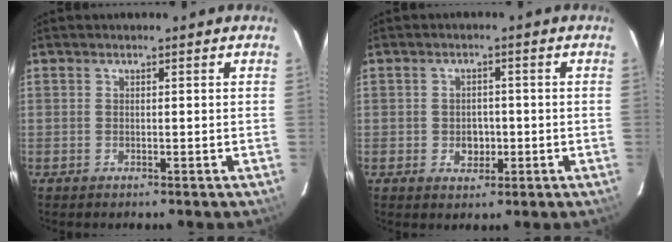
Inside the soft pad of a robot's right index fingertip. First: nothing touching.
{"total": 3.7, "force": [-0.8, 3.1, 1.9], "torque": [-0.035, 0.005, -0.006]}